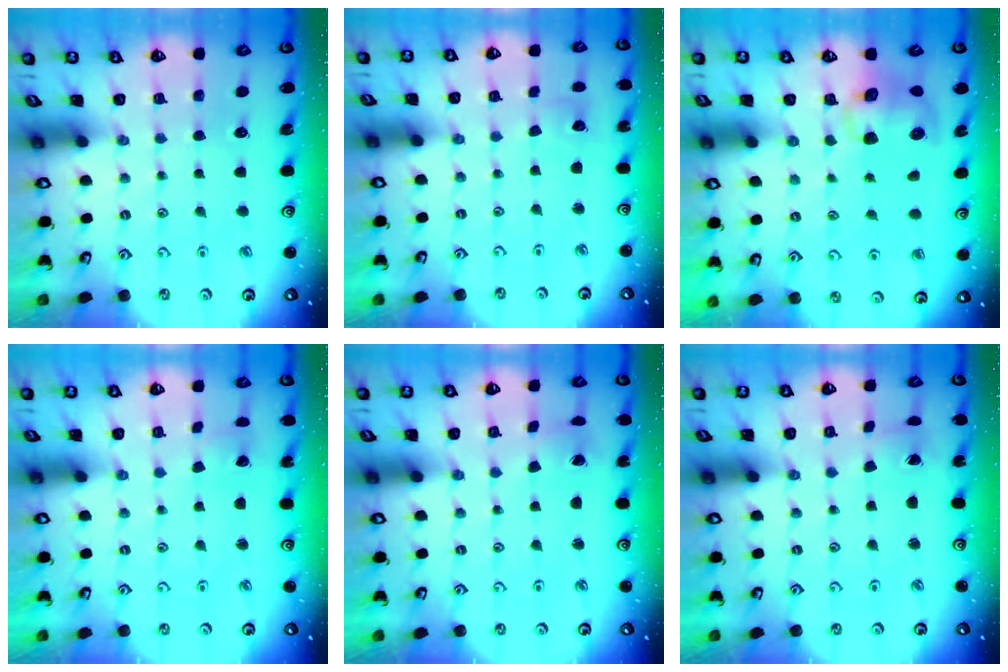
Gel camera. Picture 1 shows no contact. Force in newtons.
{"total": 2.9, "press": 2.9, "slide": 0.3}
{"total": 9.7, "press": 9.6, "slide": 1.3}
{"total": 1.6, "press": 1.6, "slide": 0.1}
{"total": 0.7, "press": 0.7, "slide": 0.1}
{"total": 0.5, "press": 0.5, "slide": 0.1}